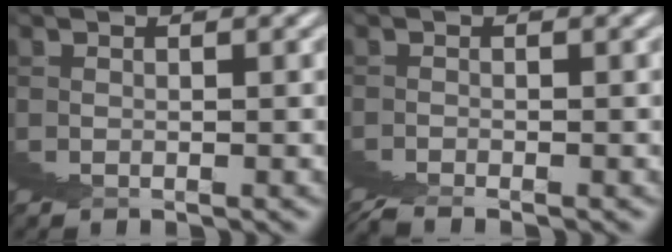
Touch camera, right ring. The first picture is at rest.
{"total": 1.6, "force": [-0.4, -1.5, -0.5], "torque": [0.015, 0.010, -0.008]}